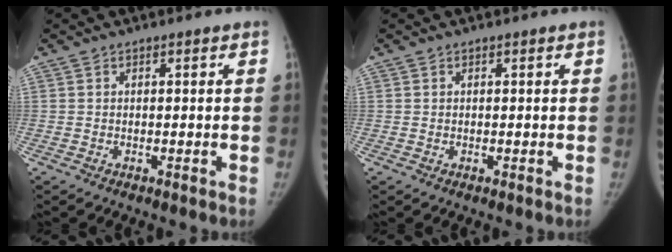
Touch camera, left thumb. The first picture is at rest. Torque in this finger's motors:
{"motor_torque": [-0.10, -0.08, -0.30, 0.51, -0.02]}